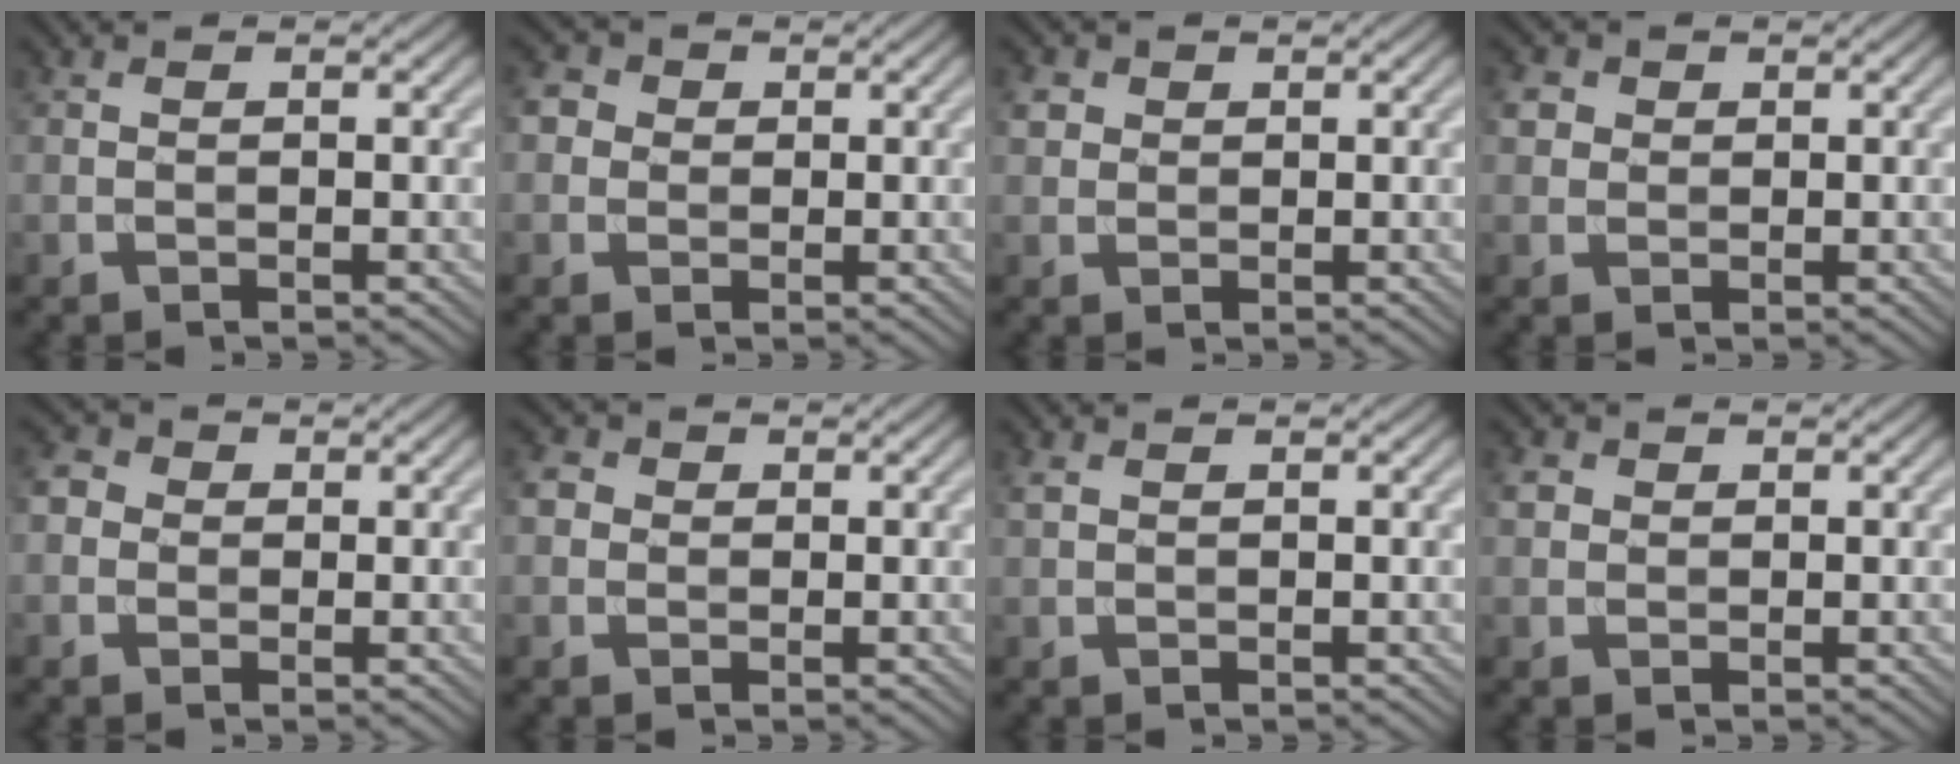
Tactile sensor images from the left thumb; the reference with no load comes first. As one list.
[{"total": 3.1, "force": [0.5, 2.8, 1.1], "torque": [-0.033, 0.008, 0.001]}, {"total": 2.1, "force": [0.7, 1.9, 0.7], "torque": [-0.019, 0.000, 0.012]}, {"total": 2.6, "force": [0.7, 2.3, 0.9], "torque": [-0.026, 0.002, 0.011]}, {"total": 2.8, "force": [0.0, 2.7, 1.0], "torque": [-0.029, 0.005, -0.007]}, {"total": 2.6, "force": [0.3, 2.4, 0.9], "torque": [-0.031, 0.006, -0.001]}, {"total": 1.0, "force": [0.5, 0.6, 0.5], "torque": [-0.016, 0.002, 0.011]}, {"total": 1.8, "force": [0.5, 1.7, 0.6], "torque": [-0.016, 0.001, 0.006]}]